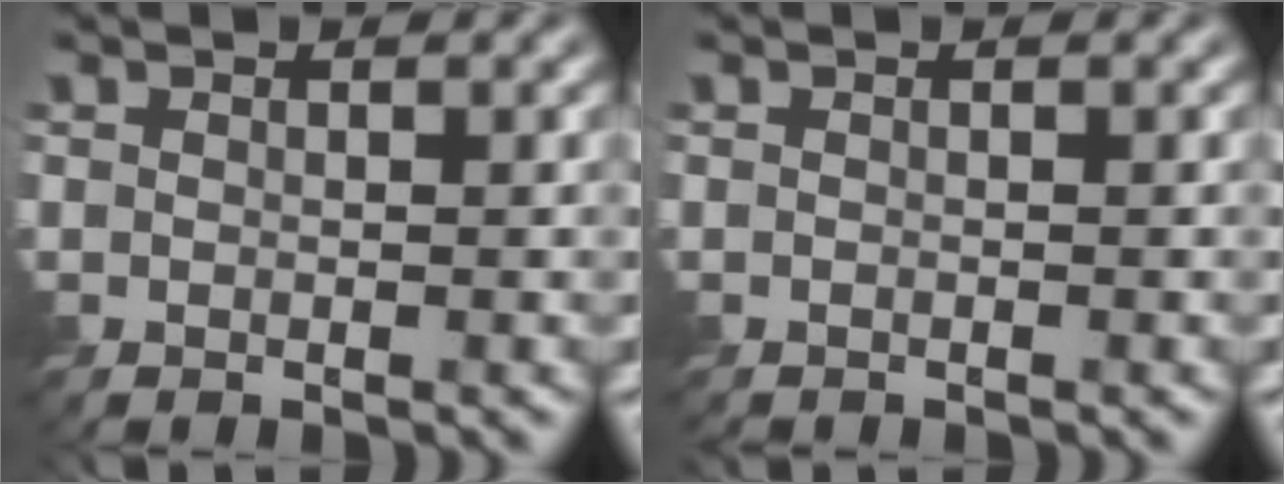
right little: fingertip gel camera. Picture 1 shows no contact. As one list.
[{"total": 0.6, "force": [-0.6, 0.0, 0.0], "torque": [0.003, -0.005, -0.010]}]